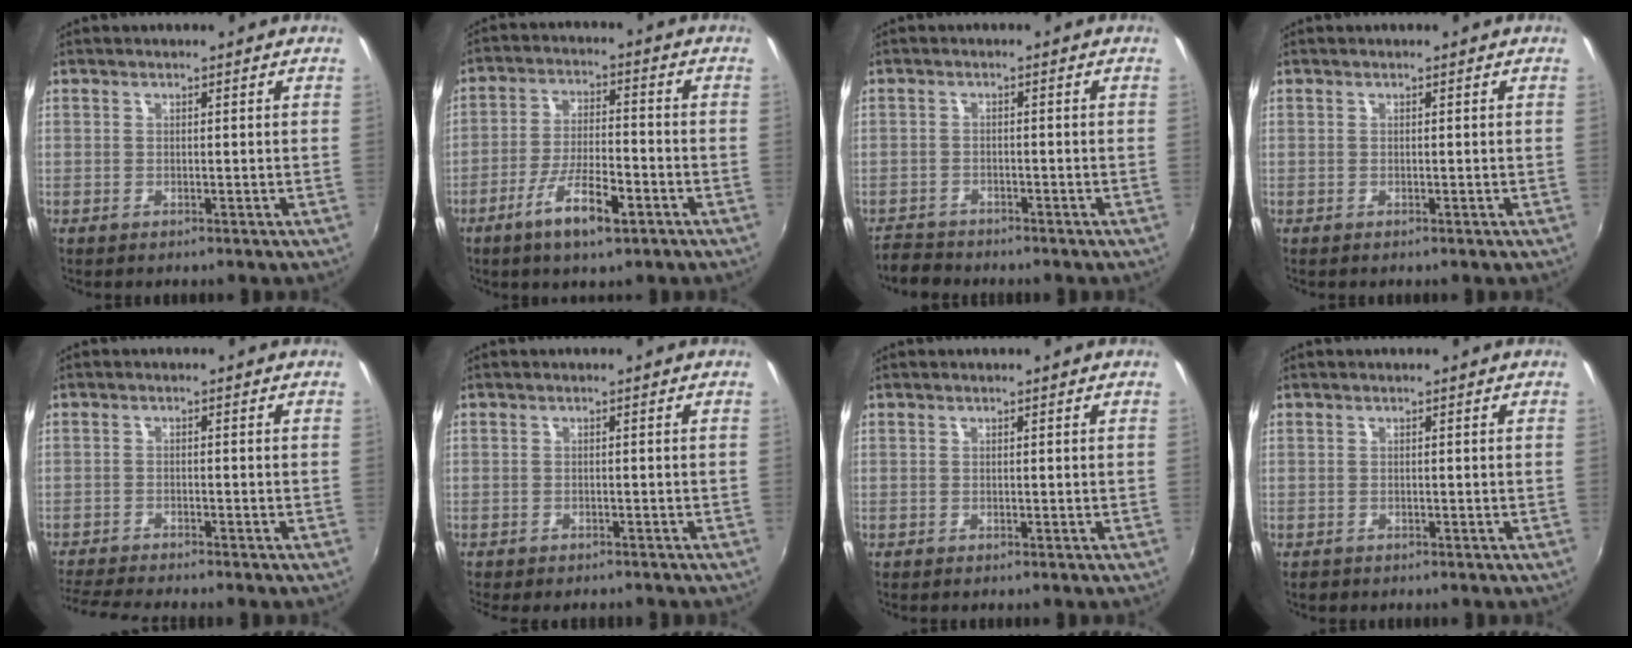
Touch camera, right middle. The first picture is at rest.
{"total": 9.2, "force": [-5.2, 2.5, 7.3], "torque": [-0.146, -0.009, -0.090]}
{"total": 3.7, "force": [-3.5, 1.3, 0.1], "torque": [-0.020, -0.005, -0.071]}
{"total": 0.0}
{"total": 7.1, "force": [-6.7, -0.1, 2.5], "torque": [-0.070, -0.025, -0.117]}
{"total": 4.0, "force": [-3.5, 1.2, 1.5], "torque": [-0.038, -0.020, -0.051]}
{"total": 0.0}
{"total": 1.0, "force": [-0.7, 0.7, 0.0], "torque": [-0.003, -0.002, -0.013]}